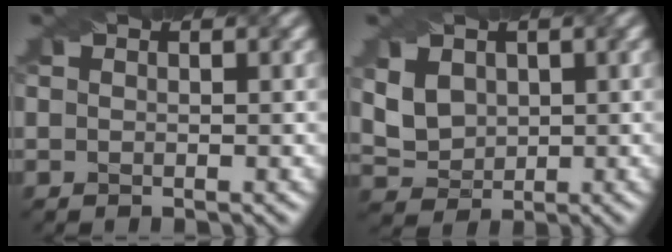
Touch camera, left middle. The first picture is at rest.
{"total": 3.6, "force": [1.3, 2.9, 1.8], "torque": [-0.064, 0.007, 0.043]}